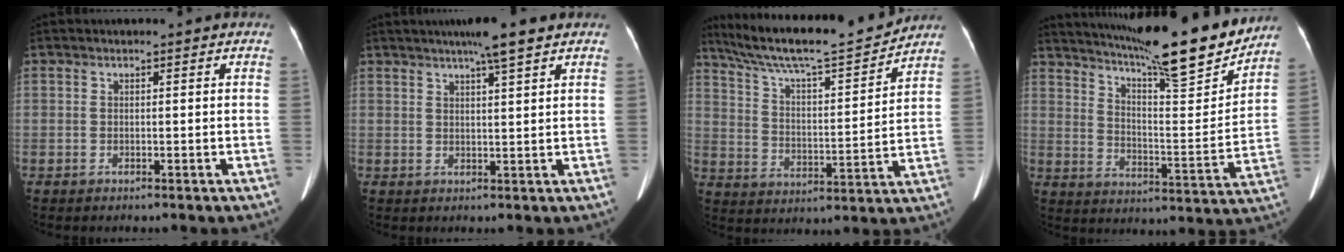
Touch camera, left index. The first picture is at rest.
{"total": 5.7, "force": [4.2, -0.4, 3.8], "torque": [-0.064, 0.010, 0.069]}
{"total": 17.6, "force": [16.1, 0.6, 7.2], "torque": [-0.133, 0.000, 0.258]}
{"total": 21.6, "force": [18.4, 1.1, 11.1], "torque": [-0.182, -0.030, 0.268]}